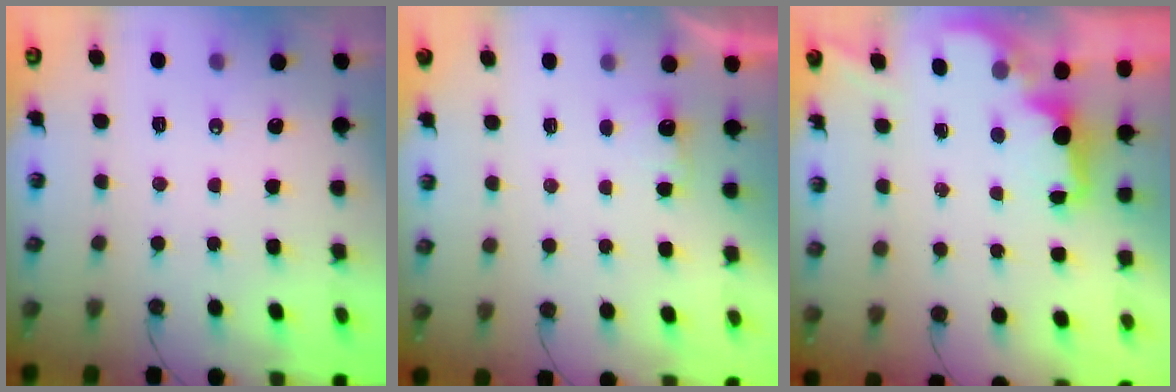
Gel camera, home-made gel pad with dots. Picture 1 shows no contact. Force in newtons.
{"total": 2.3, "press": 2.2, "slide": 0.9}
{"total": 1.9, "press": 1.7, "slide": 0.8}